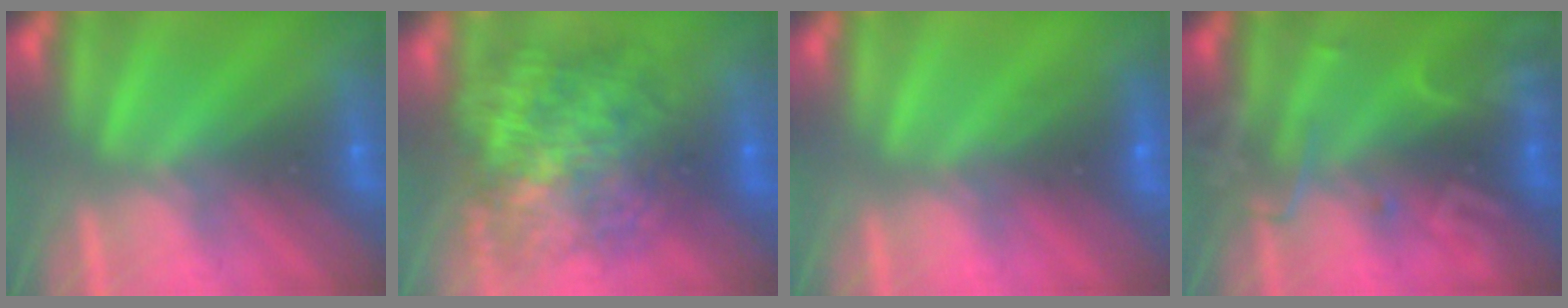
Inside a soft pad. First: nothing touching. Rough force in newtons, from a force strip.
{"total": 7.1}
{"total": 2.4}
{"total": 2.7}